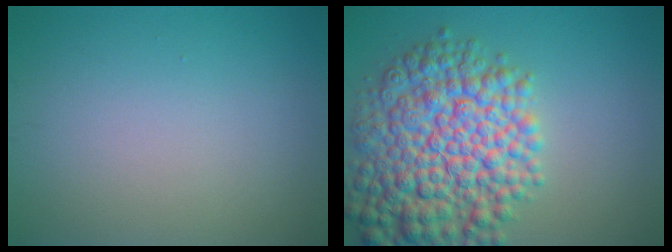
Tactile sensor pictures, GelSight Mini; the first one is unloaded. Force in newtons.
{"total": 10.8, "press": 10.8, "slide": 0.3}